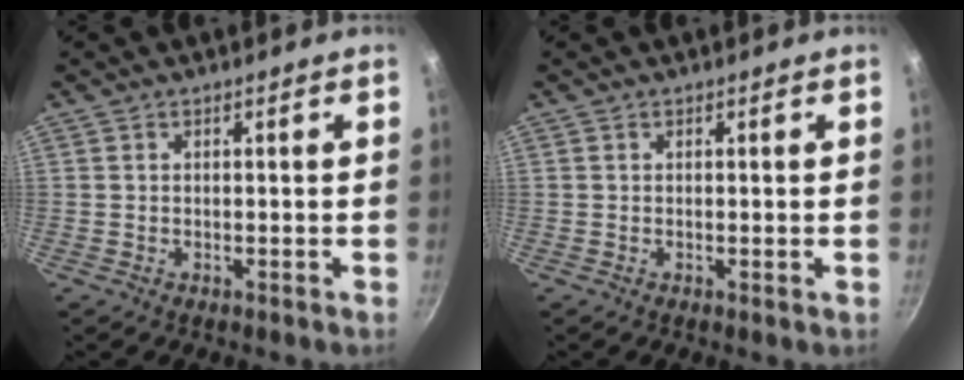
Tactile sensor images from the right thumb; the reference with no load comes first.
{"total": 0.0}